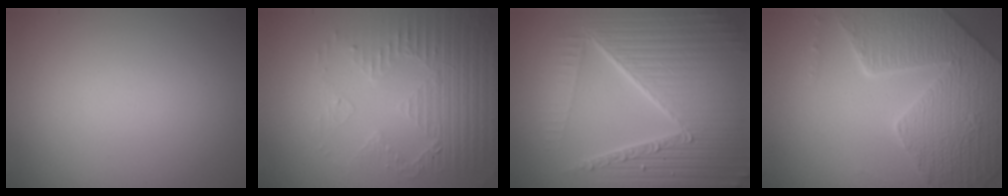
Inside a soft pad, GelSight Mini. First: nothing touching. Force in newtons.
{"total": 5.2, "press": 3.4, "slide": 3.9}
{"total": 10.6, "press": 6.6, "slide": 8.3}
{"total": 8.2, "press": 5.9, "slide": 5.6}